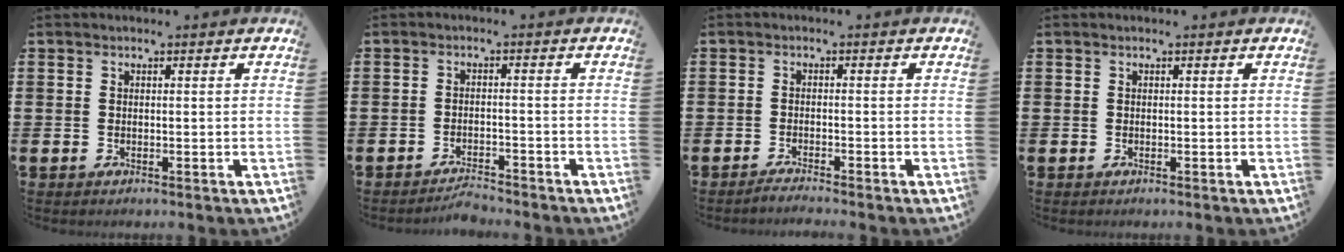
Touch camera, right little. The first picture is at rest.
{"total": 2.0, "force": [-2.0, 0.0, 0.2], "torque": [-0.008, 0.005, -0.042]}
{"total": 1.3, "force": [-1.2, -0.2, 0.4], "torque": [-0.006, 0.000, -0.024]}
{"total": 0.0}